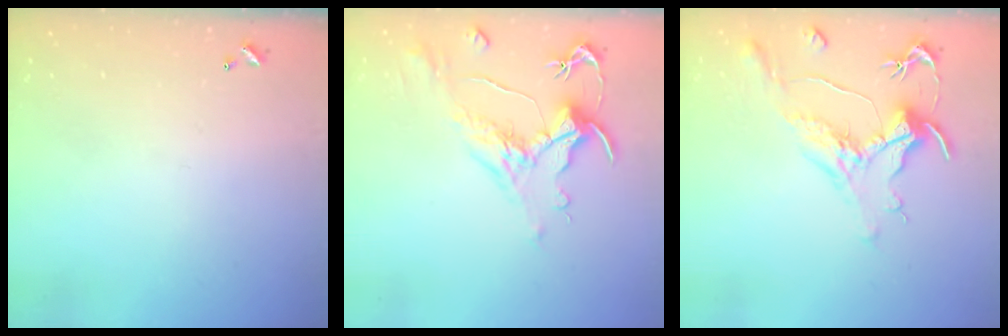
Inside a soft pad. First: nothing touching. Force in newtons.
{"total": 1.6, "press": 0.7, "slide": 1.5}
{"total": 1.3, "press": 1.1, "slide": 0.7}